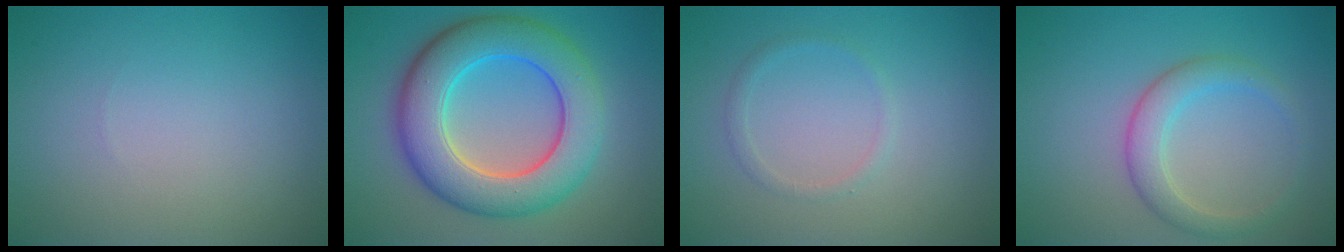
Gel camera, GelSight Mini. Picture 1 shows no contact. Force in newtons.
{"total": 9.4, "press": 9.4, "slide": 0.5}
{"total": 1.0, "press": 1.0, "slide": 0.1}
{"total": 3.1, "press": 3.1, "slide": 0.1}